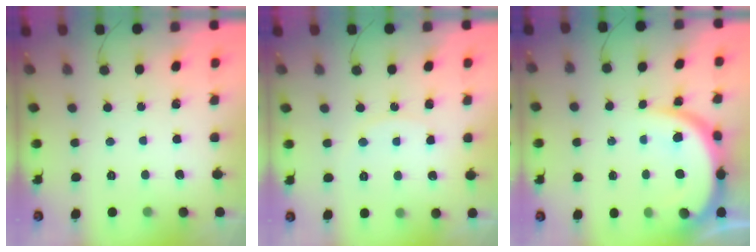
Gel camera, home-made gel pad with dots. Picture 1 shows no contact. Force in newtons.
{"total": 5.4, "press": 5.4, "slide": 0.4}
{"total": 11.7, "press": 11.6, "slide": 1.1}